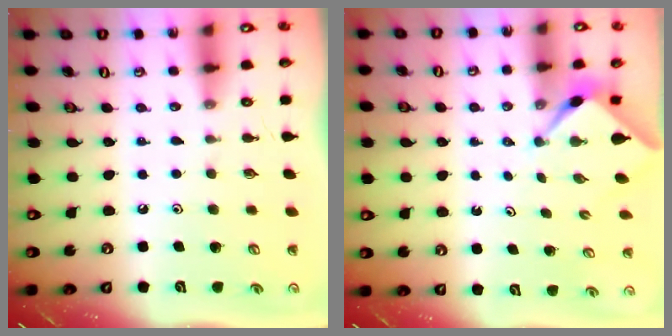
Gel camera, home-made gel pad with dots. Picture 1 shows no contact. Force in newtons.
{"total": 2.2, "press": 2.2, "slide": 0.2}